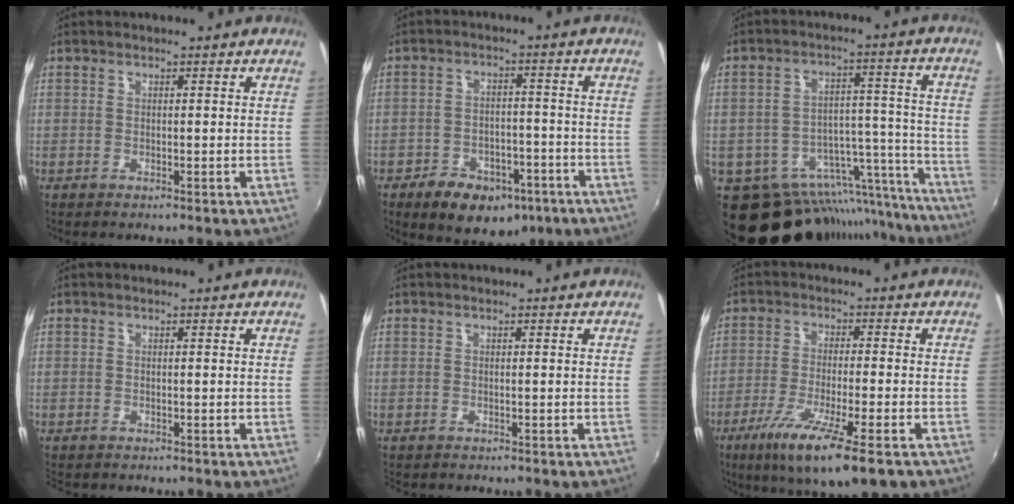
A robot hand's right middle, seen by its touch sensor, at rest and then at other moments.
{"total": 13.2, "force": [-8.2, 7.9, 6.8], "torque": [-0.140, 0.013, -0.105]}
{"total": 21.4, "force": [-17.5, 9.6, 7.4], "torque": [-0.117, 0.037, -0.229]}
{"total": 1.4, "force": [-1.2, 0.4, 0.4], "torque": [-0.011, -0.007, -0.017]}
{"total": 0.8, "force": [-0.7, 0.2, 0.3], "torque": [-0.008, -0.002, -0.011]}
{"total": 13.4, "force": [-7.8, 2.0, 10.7], "torque": [-0.207, -0.042, -0.135]}